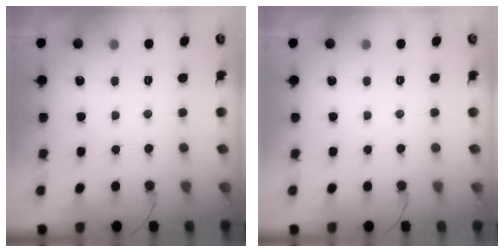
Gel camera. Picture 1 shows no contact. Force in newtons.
{"total": 0.0}